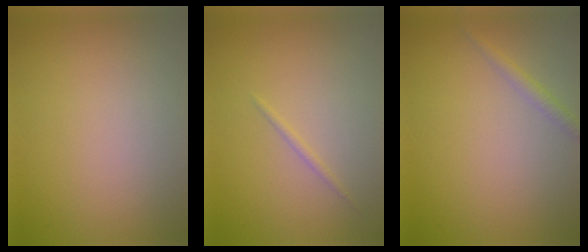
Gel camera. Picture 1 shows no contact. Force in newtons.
{"total": 0.6, "press": 0.6, "slide": 0.0}
{"total": 1.3, "press": 1.3, "slide": 0.0}